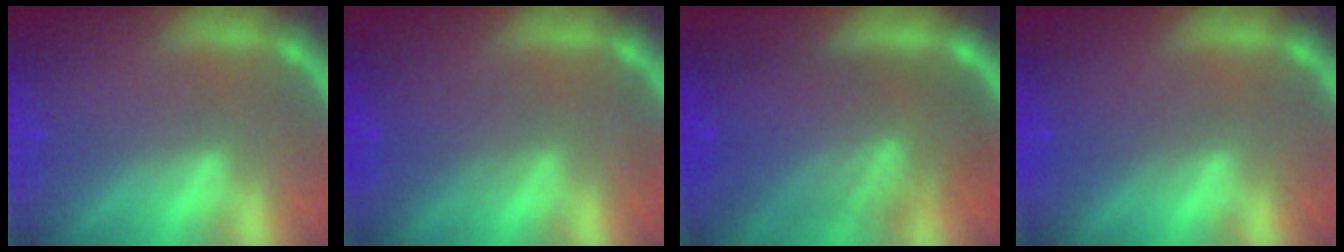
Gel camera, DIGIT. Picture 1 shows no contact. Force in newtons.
{"total": 2.5}
{"total": 10.1}
{"total": 1.5}